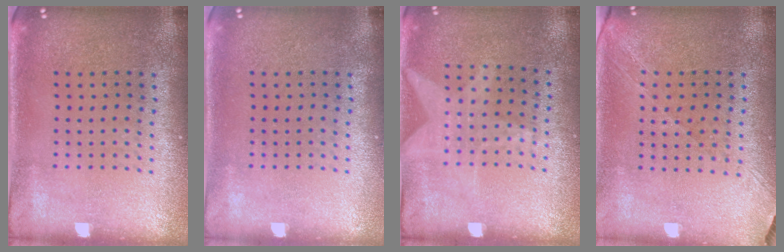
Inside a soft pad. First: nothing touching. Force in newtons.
{"total": 0.0}
{"total": 1.1, "press": 0.8, "slide": 0.8}
{"total": 1.4, "press": 1.2, "slide": 0.8}